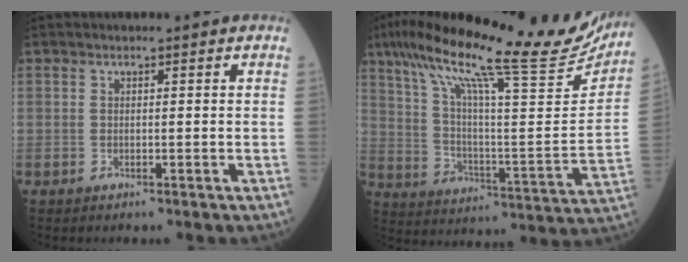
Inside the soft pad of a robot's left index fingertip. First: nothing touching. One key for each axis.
{"total": 29.2, "fx": 23.7, "fy": 3.2, "fz": 16.7, "tx": -0.285, "ty": -0.010, "tz": 0.337}